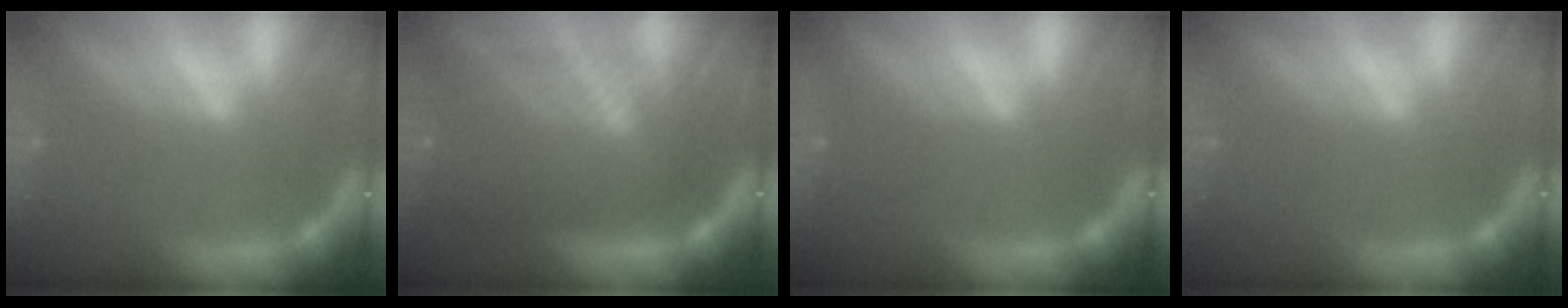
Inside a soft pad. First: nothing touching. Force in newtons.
{"total": 9.0}
{"total": 1.5}
{"total": 0.0}